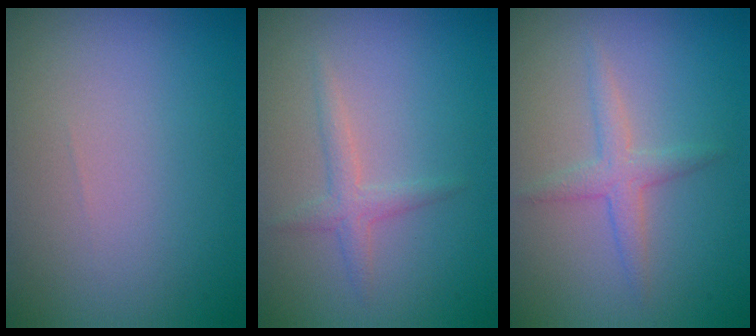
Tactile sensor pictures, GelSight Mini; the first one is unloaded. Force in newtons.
{"total": 1.5, "press": 1.5, "slide": 0.0}
{"total": 2.0, "press": 2.0, "slide": 0.1}